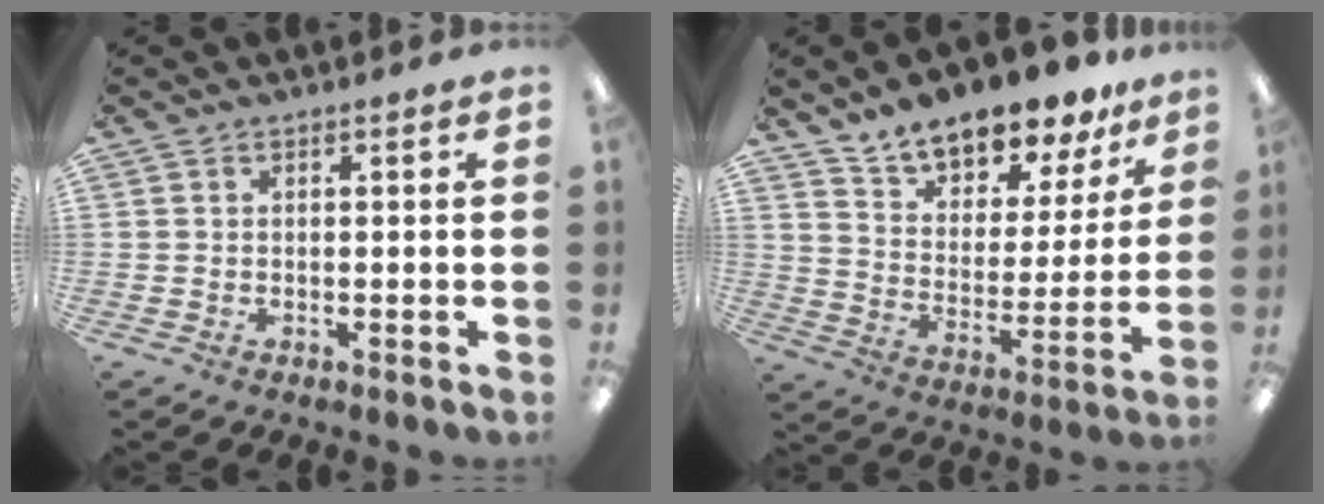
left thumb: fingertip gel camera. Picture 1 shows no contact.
{"total": 12.4, "force": [11.5, 3.9, 2.6], "torque": [-0.054, -0.094, 0.208]}